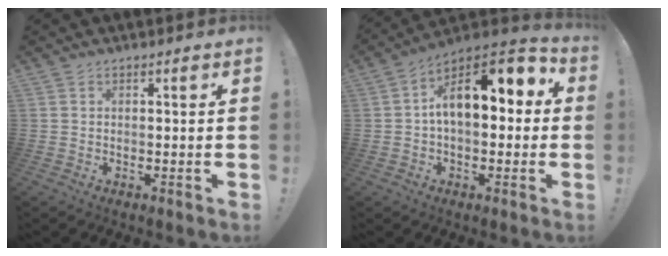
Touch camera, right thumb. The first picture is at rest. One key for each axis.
{"total": 14.7, "fx": 3.7, "fy": 8.2, "fz": 11.6, "tx": -0.167, "ty": -0.008, "tz": 0.067}